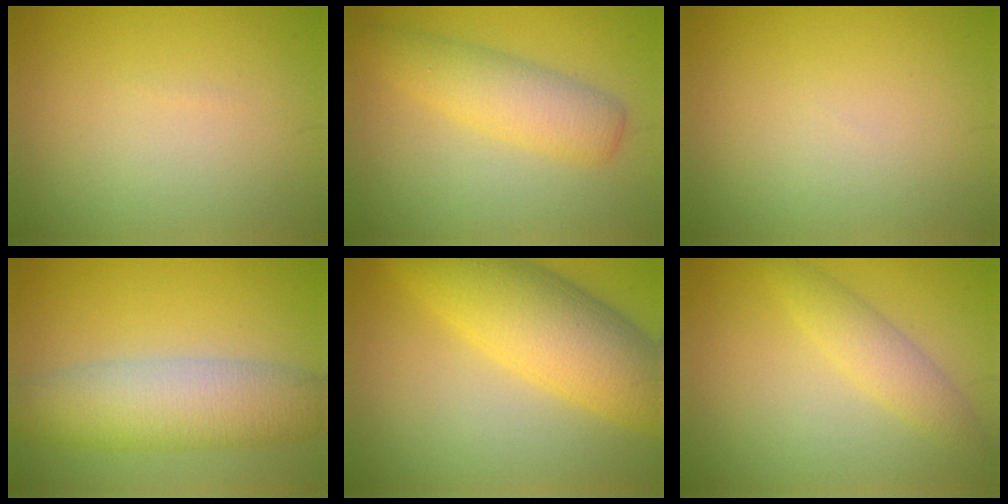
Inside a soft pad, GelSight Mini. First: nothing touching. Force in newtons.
{"total": 4.4, "press": 4.4, "slide": 0.1}
{"total": 0.0}
{"total": 6.9, "press": 6.9, "slide": 0.4}
{"total": 9.1, "press": 9.1, "slide": 0.1}
{"total": 2.8, "press": 2.8, "slide": 0.1}